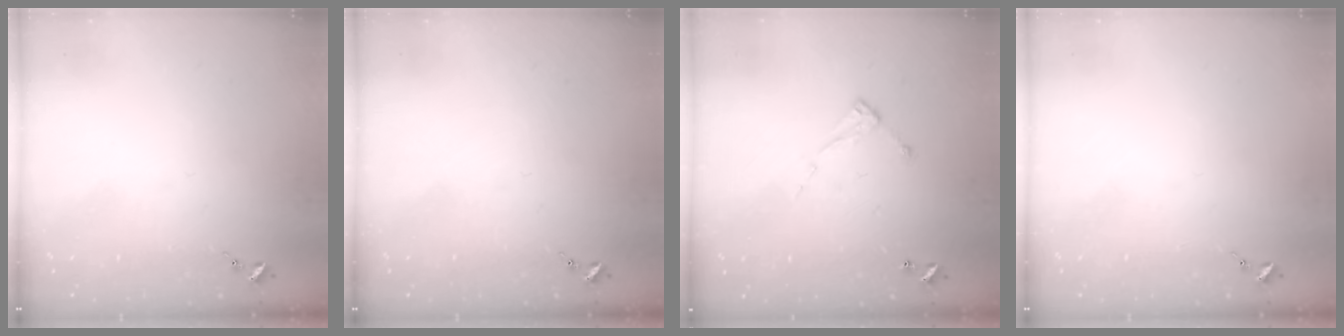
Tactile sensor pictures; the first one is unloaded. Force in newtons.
{"total": 0.0}
{"total": 6.9, "press": 6.9, "slide": 0.4}
{"total": 0.0}